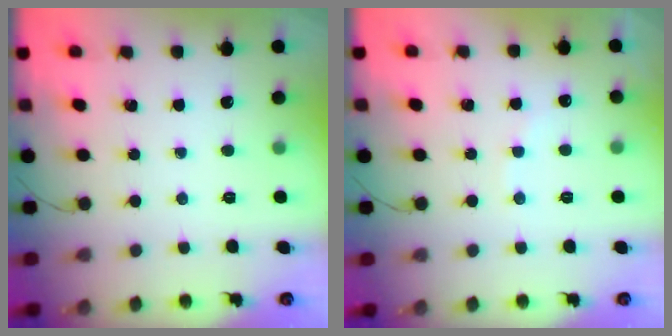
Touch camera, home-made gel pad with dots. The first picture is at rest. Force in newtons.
{"total": 5.7, "press": 5.7, "slide": 1.0}